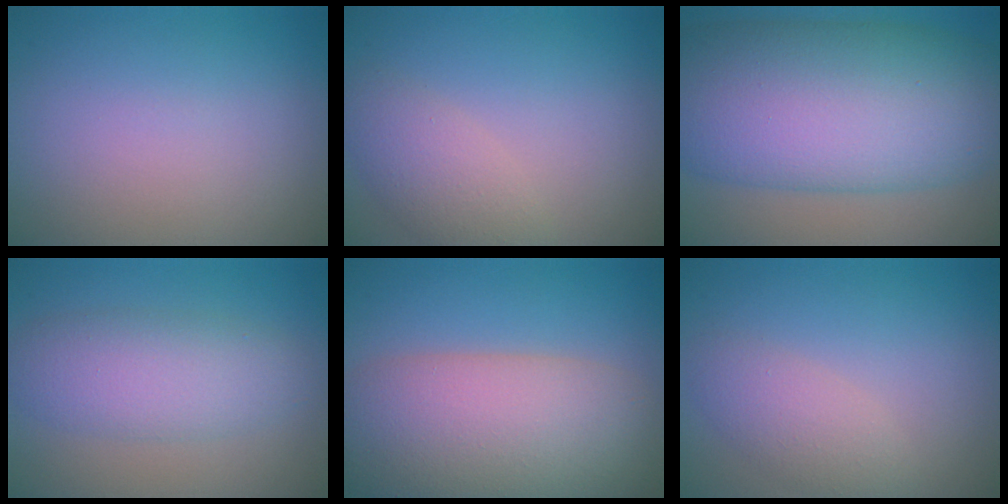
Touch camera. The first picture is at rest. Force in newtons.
{"total": 2.9, "press": 2.9, "slide": 0.2}
{"total": 14.9, "press": 14.9, "slide": 0.0}
{"total": 4.8, "press": 4.8, "slide": 0.2}
{"total": 10.2, "press": 10.2, "slide": 0.9}
{"total": 2.8, "press": 2.8, "slide": 0.1}